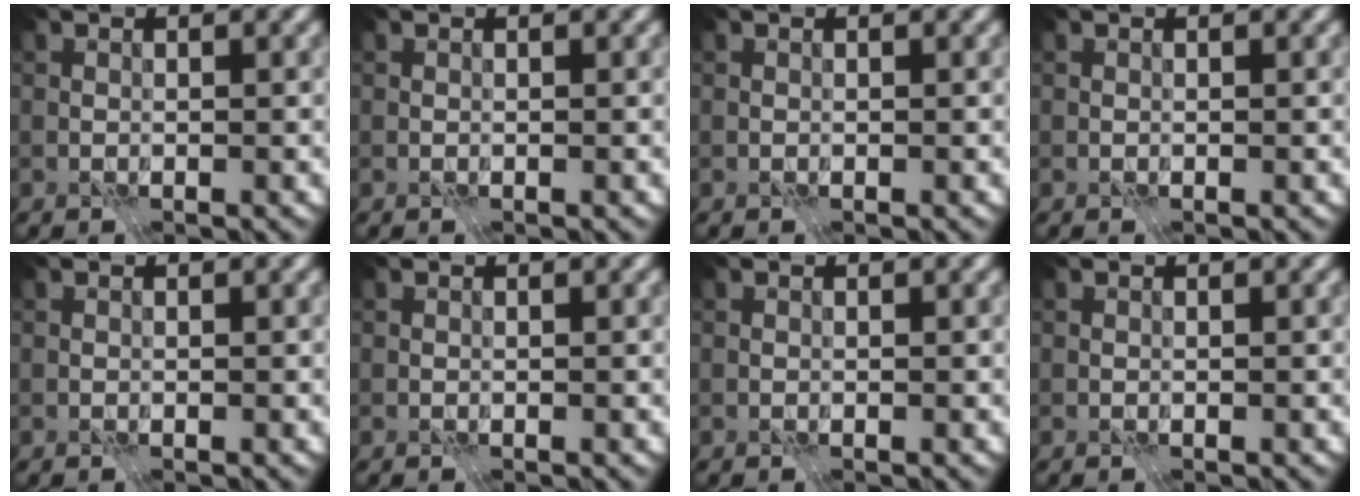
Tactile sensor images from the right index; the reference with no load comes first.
{"total": 0.0}
{"total": 0.0}
{"total": 0.0}
{"total": 0.0}
{"total": 0.0}
{"total": 0.0}
{"total": 0.0}